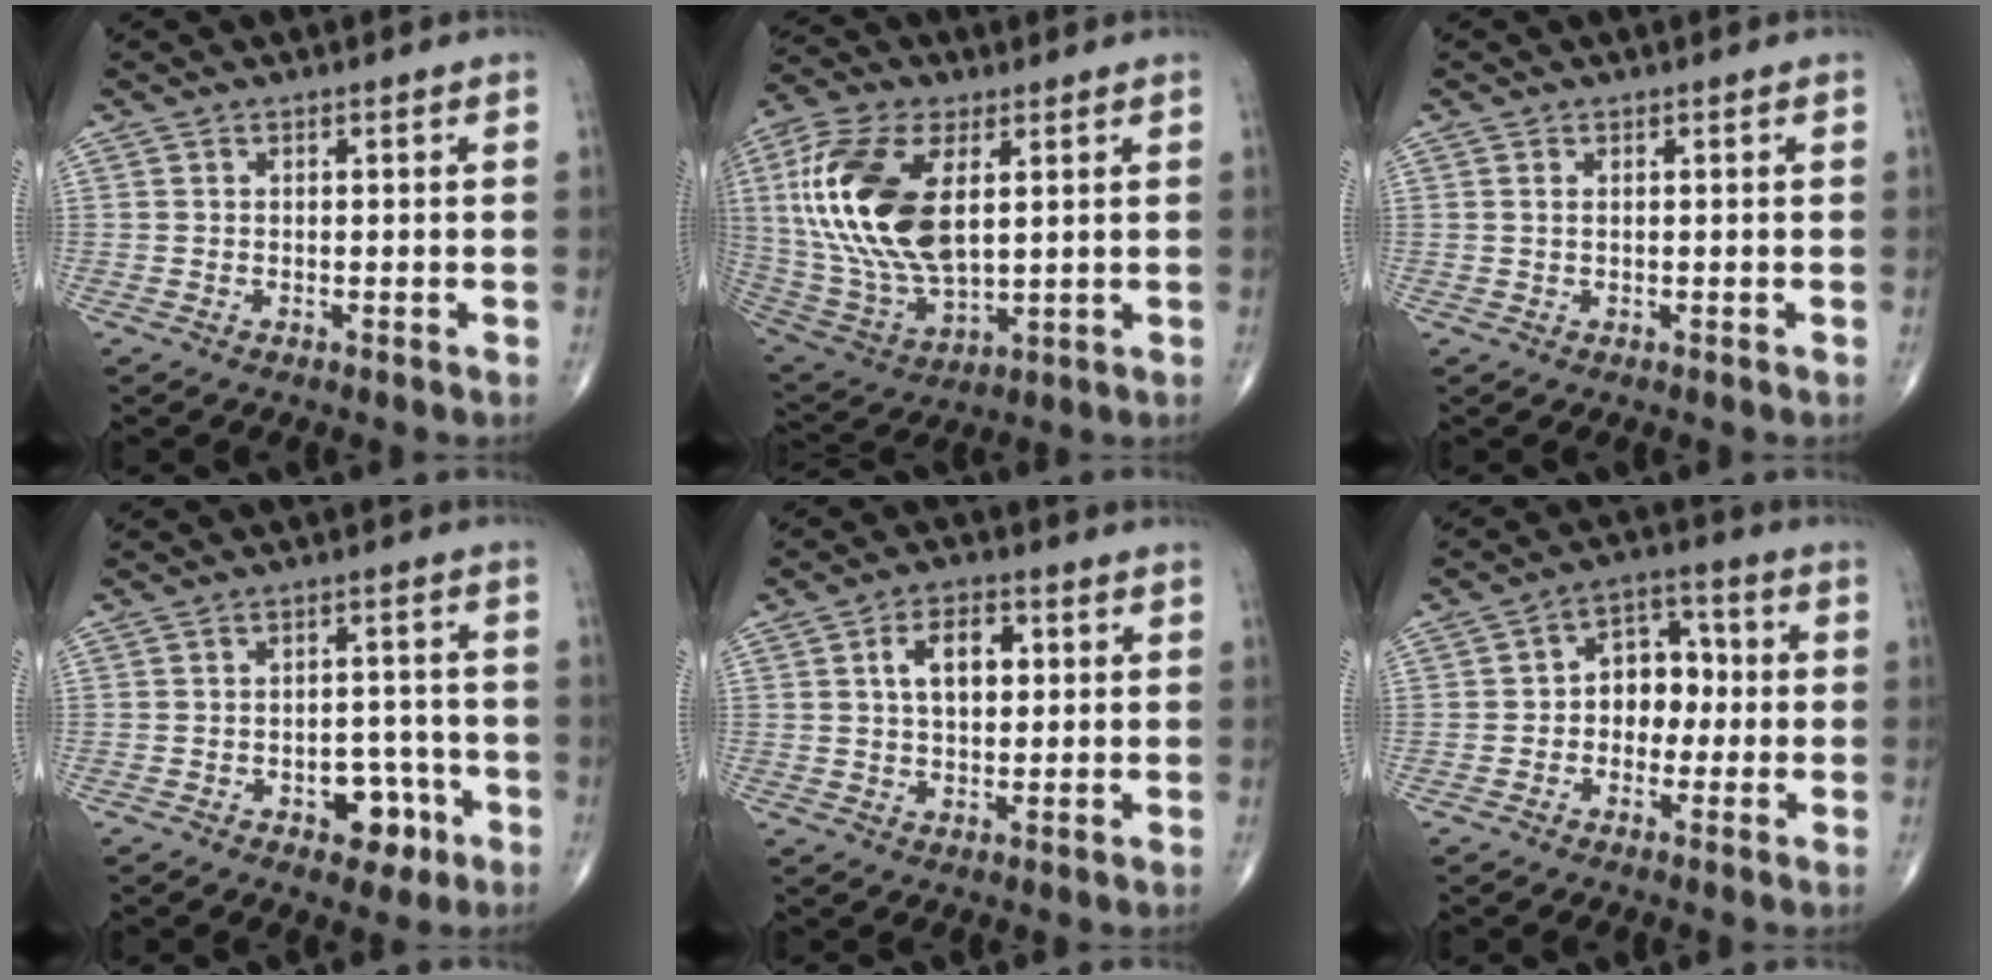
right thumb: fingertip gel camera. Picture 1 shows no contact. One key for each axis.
{"total": 21.7, "fx": 4.6, "fy": 11.3, "fz": 17.9, "tx": -0.377, "ty": -0.018, "tz": 0.087}
{"total": 0.6, "fx": 0.2, "fy": 0.2, "fz": 0.5, "tx": -0.013, "ty": 0.004, "tz": 0.006}
{"total": 7.2, "fx": -3.4, "fy": 4.5, "fz": 4.5, "tx": -0.029, "ty": 0.034, "tz": -0.042}
{"total": 7.7, "fx": 1.7, "fy": 4.6, "fz": 6.0, "tx": -0.083, "ty": 0.008, "tz": 0.026}
{"total": 8.4, "fx": -0.5, "fy": 6.3, "fz": 5.5, "tx": -0.042, "ty": 0.033, "tz": -0.021}